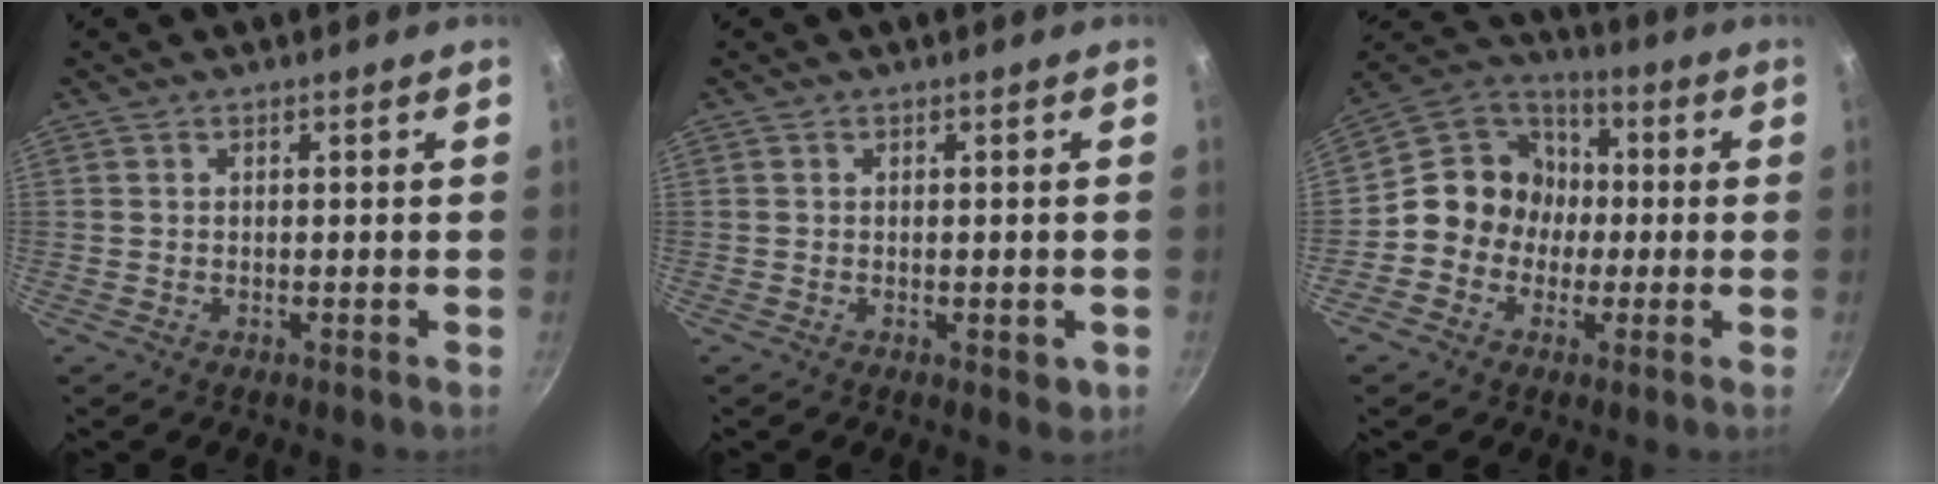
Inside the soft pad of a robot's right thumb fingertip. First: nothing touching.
{"total": 2.9, "force": [-0.7, 1.3, 2.4], "torque": [-0.032, -0.006, -0.008]}
{"total": 12.0, "force": [-1.3, 11.1, 4.6], "torque": [-0.025, 0.033, -0.043]}